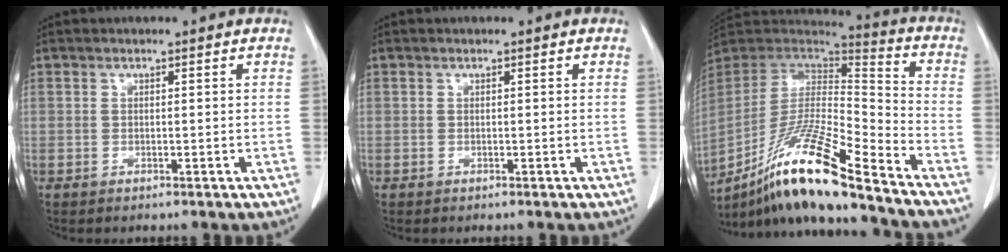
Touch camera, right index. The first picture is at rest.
{"total": 0.0}
{"total": 18.7, "force": [-13.5, 0.9, 12.9], "torque": [-0.263, -0.015, -0.251]}